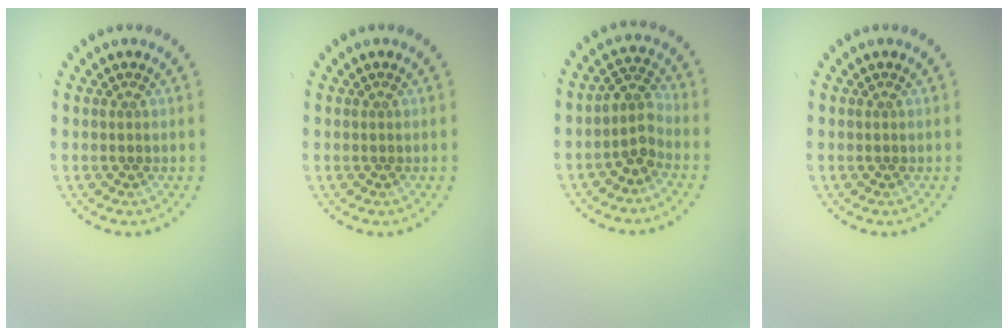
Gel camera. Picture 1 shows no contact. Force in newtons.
{"total": 0.0}
{"total": 2.5, "press": 2.0, "slide": 1.6}
{"total": 0.0}